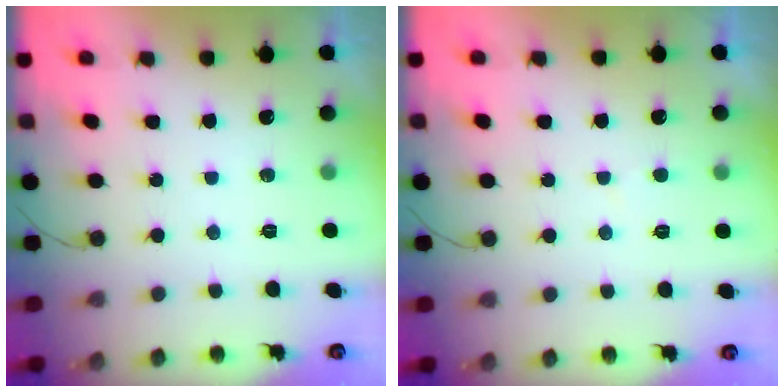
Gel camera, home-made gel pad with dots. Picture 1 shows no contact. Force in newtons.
{"total": 2.4, "press": 2.4, "slide": 0.4}